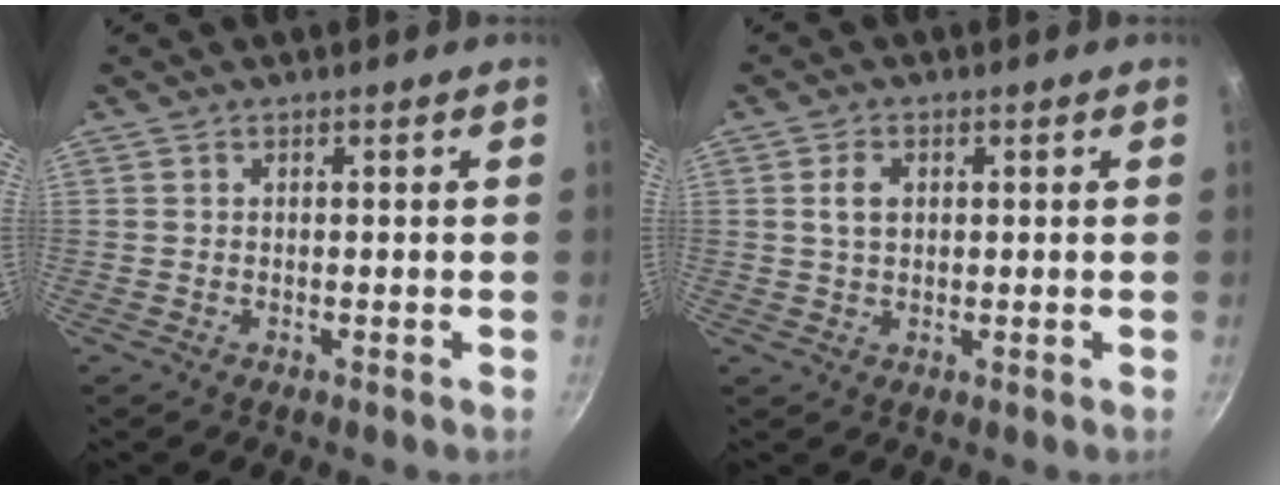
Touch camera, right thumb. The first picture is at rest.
{"total": 3.3, "force": [0.7, 2.2, 2.3], "torque": [-0.038, 0.002, 0.012]}